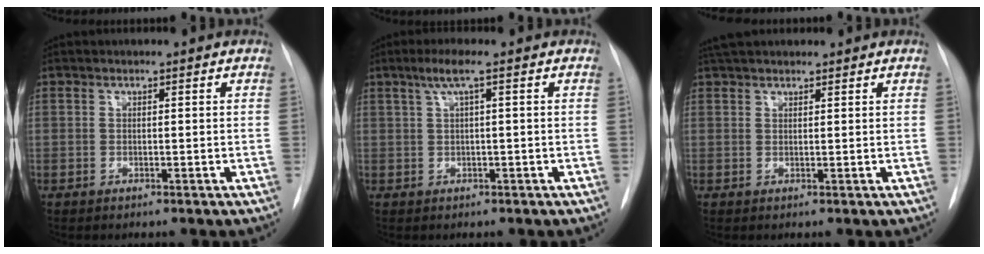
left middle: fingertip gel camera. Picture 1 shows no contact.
{"total": 2.9, "force": [1.2, -0.3, 2.7], "torque": [-0.061, 0.013, 0.025]}
{"total": 5.1, "force": [4.4, 1.5, 2.1], "torque": [-0.029, 0.036, 0.075]}